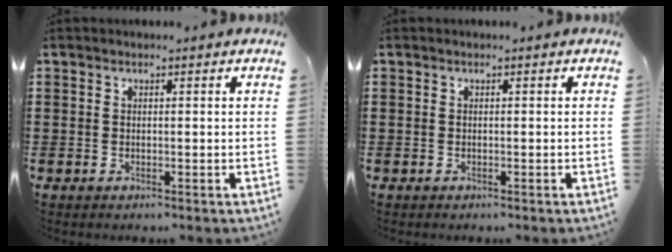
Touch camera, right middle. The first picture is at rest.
{"total": 0.0}